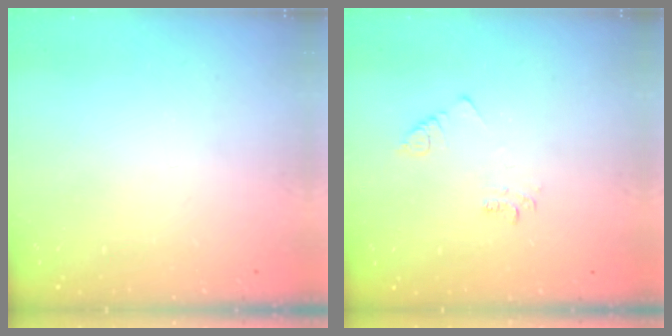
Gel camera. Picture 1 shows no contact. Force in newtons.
{"total": 3.3, "press": 3.3, "slide": 0.4}